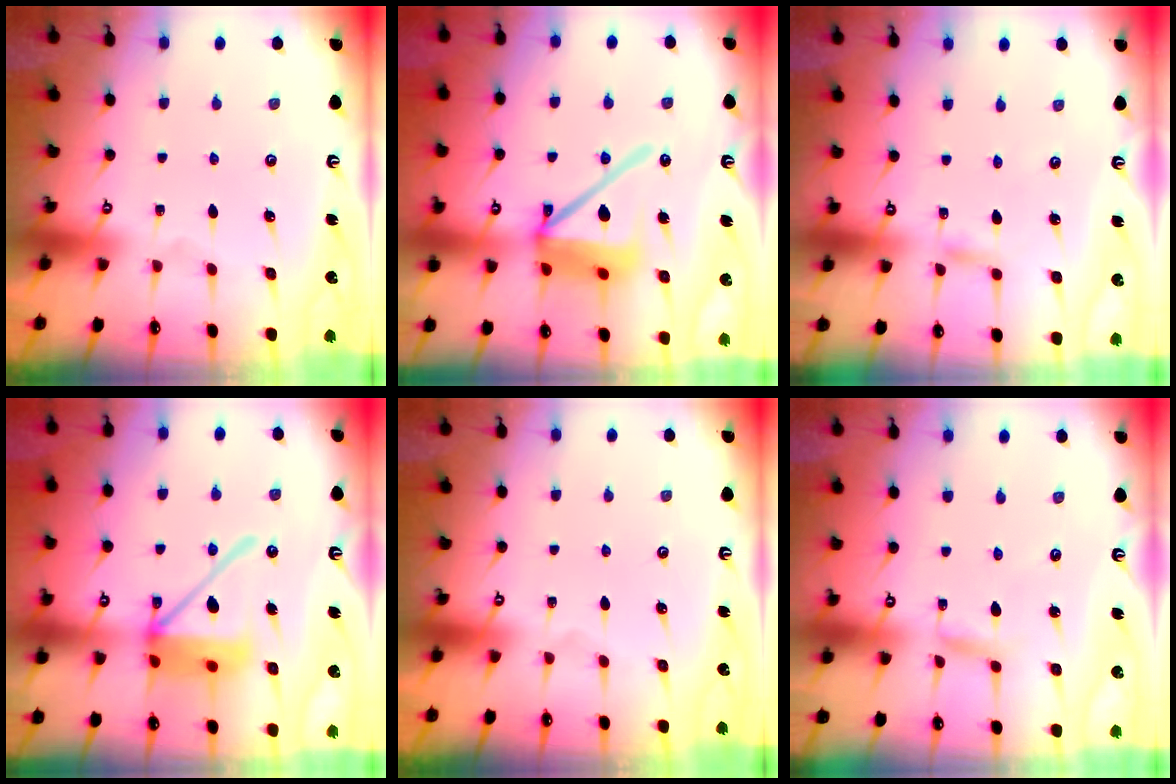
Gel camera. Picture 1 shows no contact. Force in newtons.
{"total": 15.2, "press": 15.1, "slide": 1.9}
{"total": 2.4, "press": 2.4, "slide": 0.1}
{"total": 15.6, "press": 15.5, "slide": 1.8}
{"total": 0.0}
{"total": 2.0, "press": 2.0, "slide": 0.2}